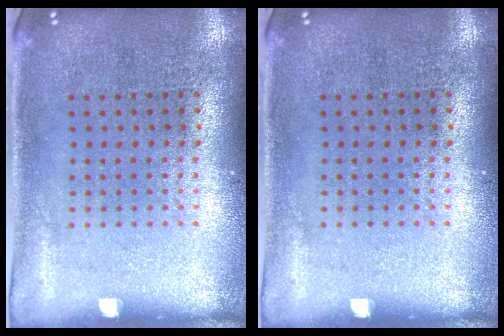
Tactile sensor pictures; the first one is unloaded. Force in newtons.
{"total": 0.0}